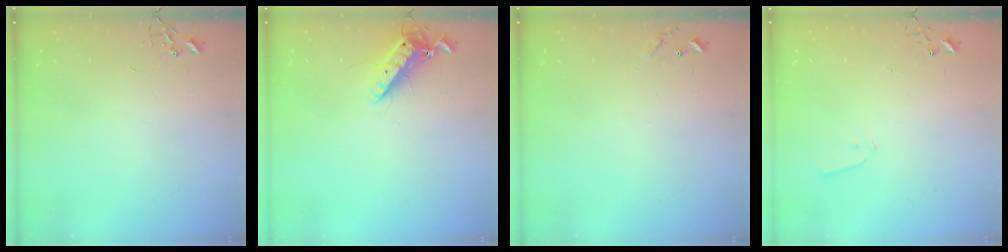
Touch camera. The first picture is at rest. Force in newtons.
{"total": 12.3, "press": 12.2, "slide": 1.7}
{"total": 6.6, "press": 6.6, "slide": 0.5}
{"total": 2.9, "press": 2.8, "slide": 0.8}